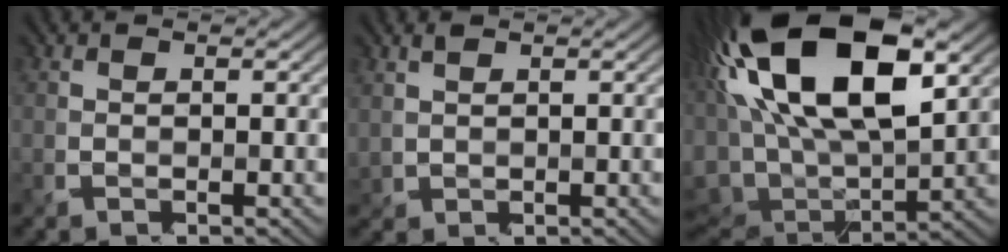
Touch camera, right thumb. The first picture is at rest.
{"total": 0.8, "force": [0.7, 0.3, 0.3], "torque": [-0.019, -0.007, 0.023]}
{"total": 20.8, "force": [8.2, 9.0, 16.9], "torque": [-0.373, 0.040, 0.147]}